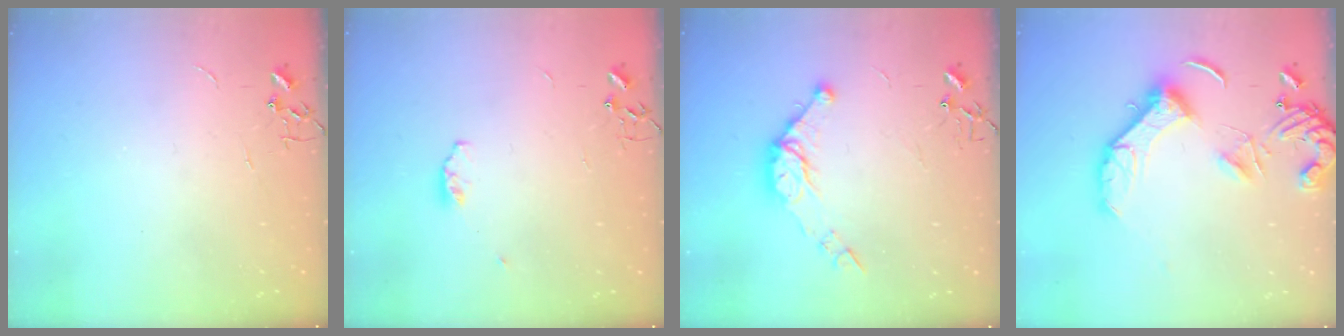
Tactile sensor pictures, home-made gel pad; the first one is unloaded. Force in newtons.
{"total": 3.6, "press": 3.5, "slide": 0.8}
{"total": 11.1, "press": 11.0, "slide": 1.0}
{"total": 14.7, "press": 14.6, "slide": 1.9}